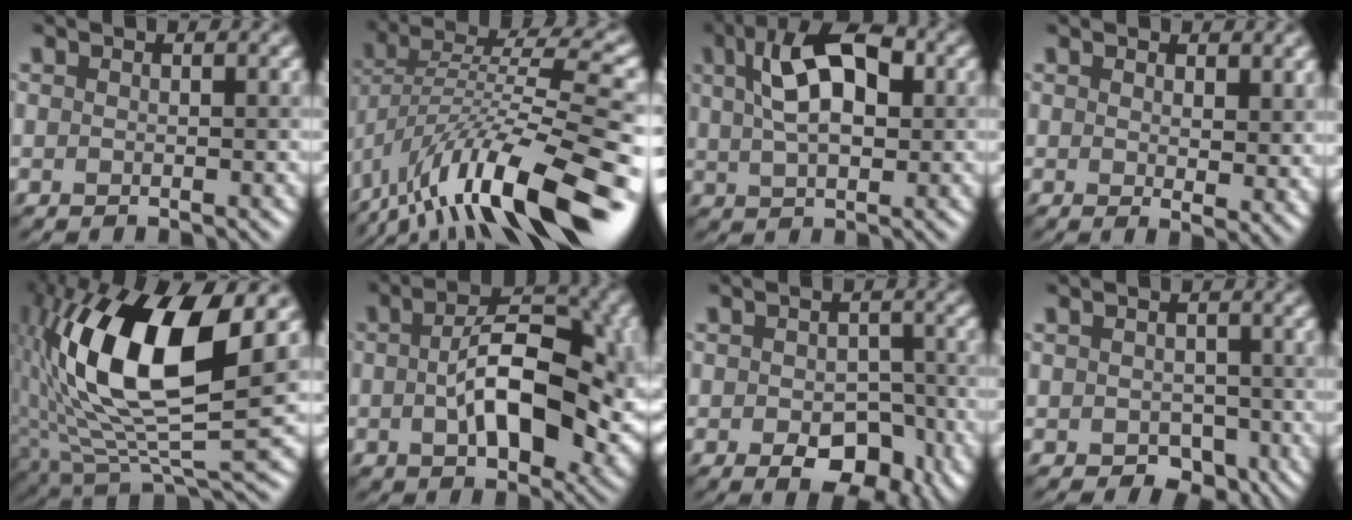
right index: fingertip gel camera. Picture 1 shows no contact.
{"total": 15.1, "force": [-8.1, 3.8, 12.2], "torque": [-0.227, 0.024, -0.140]}
{"total": 8.3, "force": [2.6, 4.2, 6.7], "torque": [-0.107, 0.029, 0.028]}
{"total": 2.9, "force": [1.1, 1.0, 2.5], "torque": [-0.033, -0.011, 0.021]}
{"total": 14.2, "force": [3.2, 5.0, 12.9], "torque": [-0.246, 0.003, 0.059]}
{"total": 9.5, "force": [-0.3, 4.6, 8.4], "torque": [-0.135, 0.005, -0.004]}
{"total": 5.8, "force": [-2.0, 3.6, 4.1], "torque": [-0.055, -0.013, -0.030]}
{"total": 2.4, "force": [-0.5, 1.9, 1.2], "torque": [-0.016, -0.008, -0.010]}